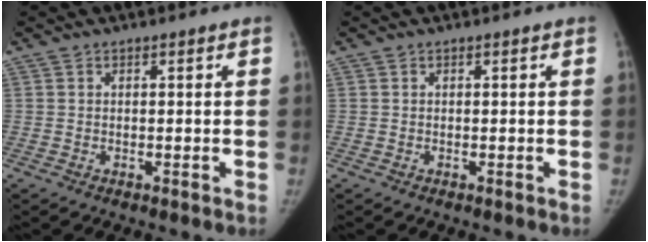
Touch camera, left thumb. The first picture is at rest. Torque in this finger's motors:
{"motor_torque": [0.00, 0.00, 0.20, -0.17, 0.00]}